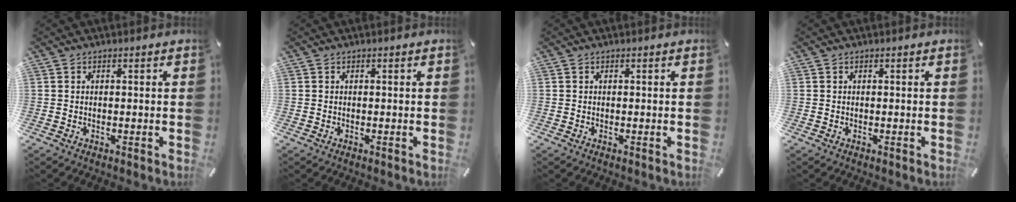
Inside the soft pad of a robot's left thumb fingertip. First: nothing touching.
{"total": 0.0}
{"total": 0.0}
{"total": 0.0}